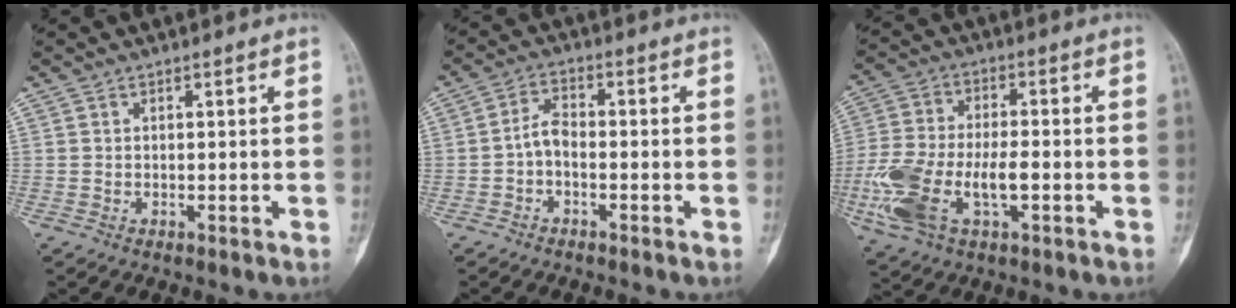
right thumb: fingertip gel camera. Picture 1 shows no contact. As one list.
[{"total": 3.8, "force": [-1.3, 2.1, 2.9], "torque": [-0.051, 0.021, -0.032]}, {"total": 14.8, "force": [-4.1, 7.4, 12.2], "torque": [-0.267, 0.017, -0.074]}]